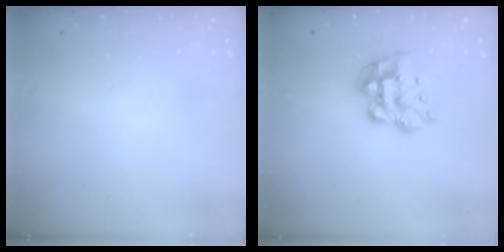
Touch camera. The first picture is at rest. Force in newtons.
{"total": 10.6, "press": 10.6, "slide": 0.9}